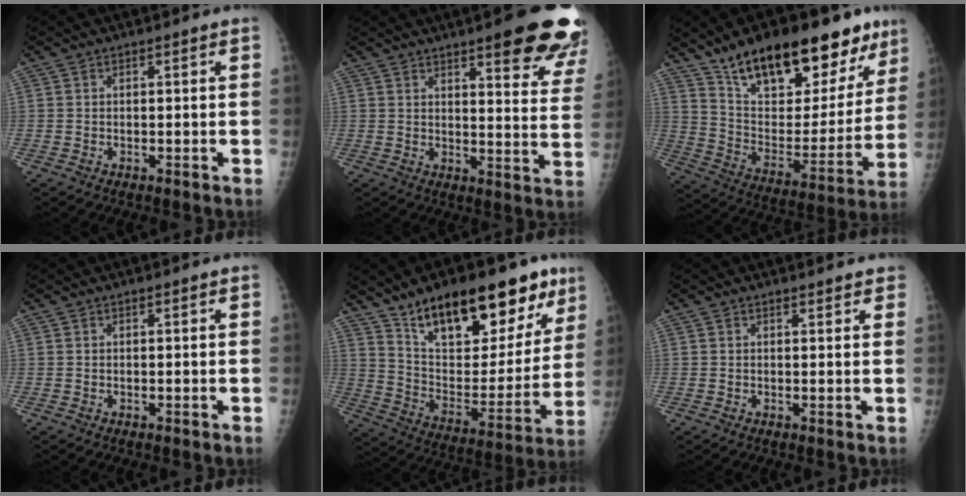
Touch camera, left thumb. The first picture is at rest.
{"total": 17.5, "force": [11.6, 4.0, 12.5], "torque": [-0.122, -0.057, 0.135]}
{"total": 27.4, "force": [18.6, 11.3, 16.6], "torque": [-0.213, -0.057, 0.297]}
{"total": 0.0}
{"total": 26.1, "force": [16.7, 11.2, 16.7], "torque": [-0.206, -0.049, 0.268]}
{"total": 2.2, "force": [2.0, 0.8, 0.6], "torque": [0.007, -0.003, 0.014]}